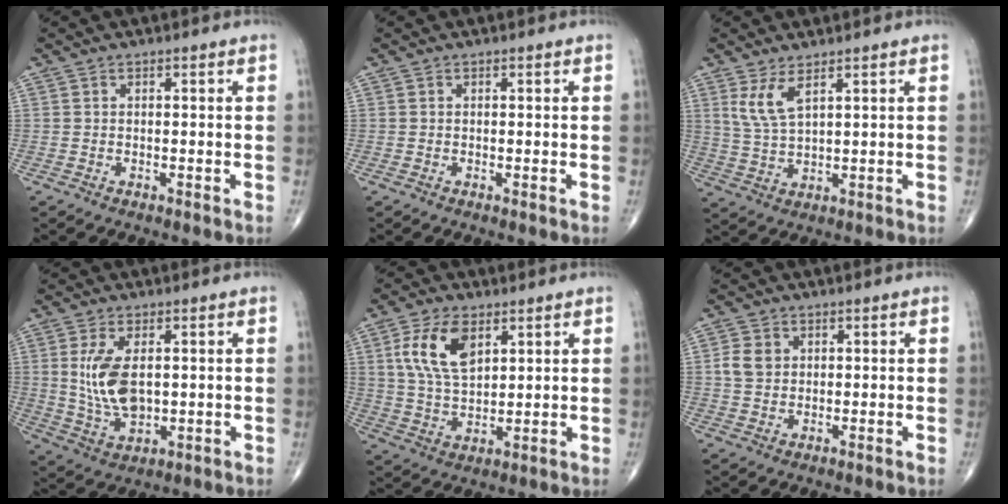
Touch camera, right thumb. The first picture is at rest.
{"total": 0.0}
{"total": 5.3, "force": [2.8, 1.6, 4.2], "torque": [-0.091, -0.019, 0.068]}
{"total": 9.8, "force": [1.3, 5.3, 8.2], "torque": [-0.159, -0.013, 0.035]}
{"total": 11.0, "force": [4.3, 5.9, 8.2], "torque": [-0.151, -0.012, 0.086]}
{"total": 4.1, "force": [0.8, 3.3, 2.3], "torque": [-0.036, 0.002, 0.015]}